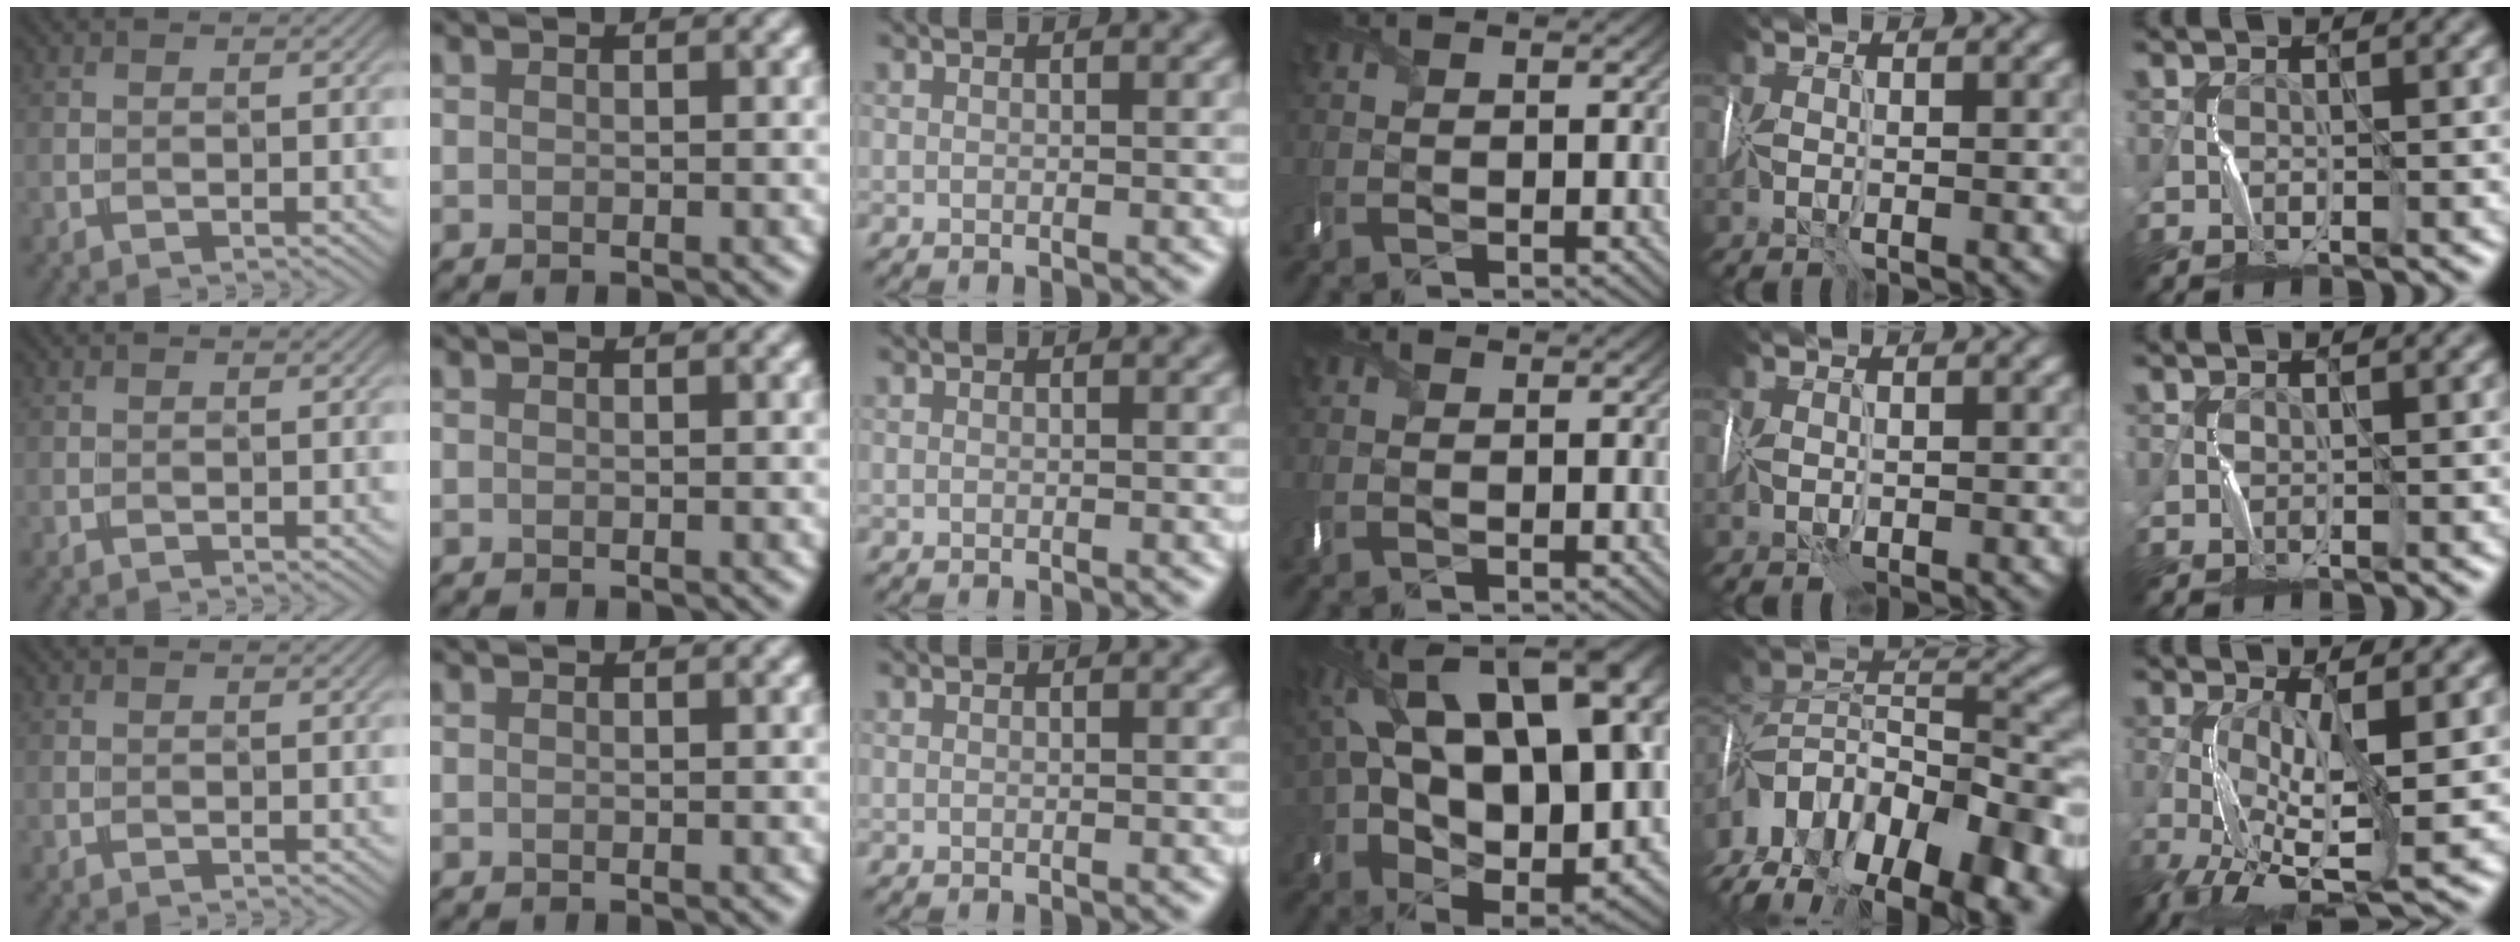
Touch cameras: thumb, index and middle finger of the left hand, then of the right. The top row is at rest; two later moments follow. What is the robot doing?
{"motion": "wrap", "object": "sponge"}